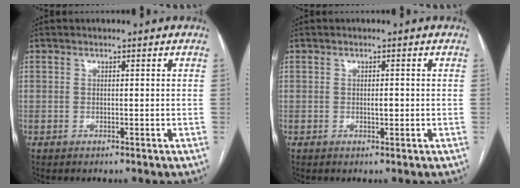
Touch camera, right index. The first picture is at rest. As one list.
[{"total": 0.9, "force": [0.0, 0.3, 0.9], "torque": [-0.013, 0.000, -0.001]}]